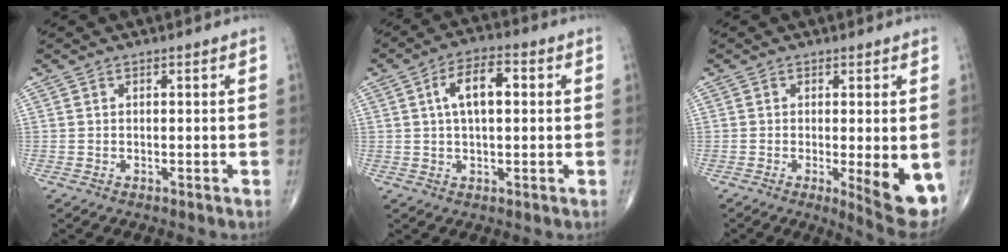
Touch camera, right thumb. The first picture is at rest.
{"total": 8.3, "force": [1.6, 3.9, 7.1], "torque": [-0.119, 0.016, 0.022]}
{"total": 9.3, "force": [-2.0, 2.4, 8.8], "torque": [-0.116, -0.022, -0.023]}